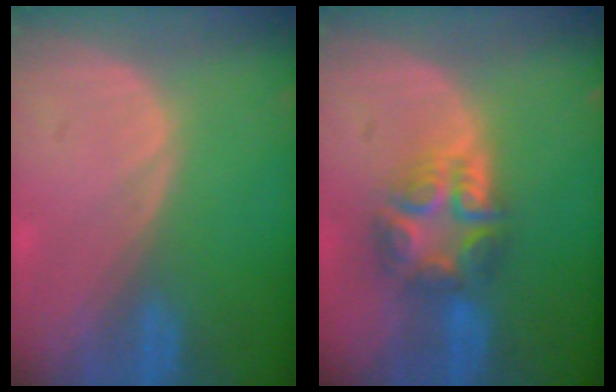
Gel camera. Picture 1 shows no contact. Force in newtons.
{"total": 8.0, "press": 6.8, "slide": 4.1}